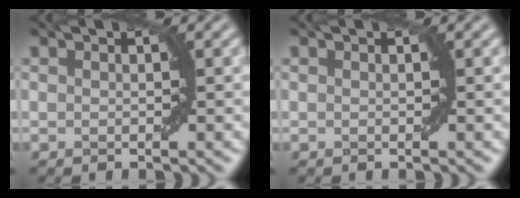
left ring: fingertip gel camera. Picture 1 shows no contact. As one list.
[{"total": 0.0}]